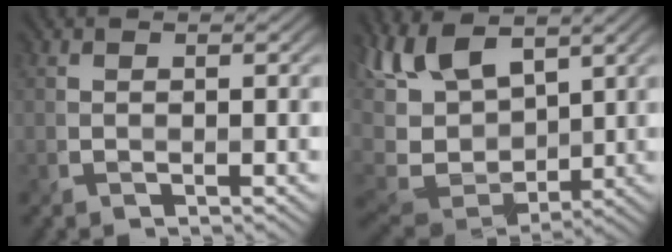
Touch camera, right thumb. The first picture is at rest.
{"total": 11.6, "force": [3.4, 6.3, 9.1], "torque": [-0.229, 0.004, 0.059]}